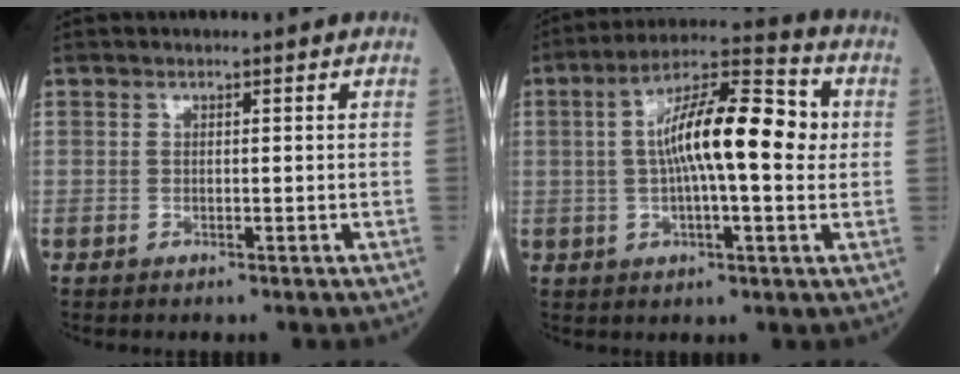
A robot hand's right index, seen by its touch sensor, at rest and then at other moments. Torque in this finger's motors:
{"motor_torque": [2.03, 0.11, 1.00, 0.21]}